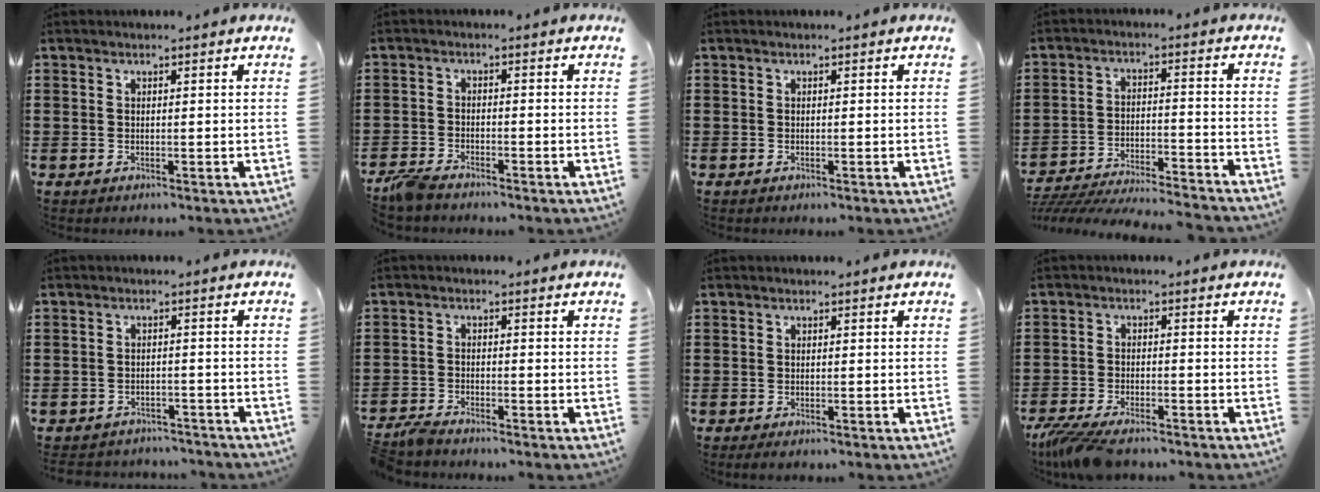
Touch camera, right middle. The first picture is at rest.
{"total": 3.0, "force": [-2.7, 0.6, 1.0], "torque": [-0.039, -0.002, -0.062]}
{"total": 0.0}
{"total": 5.8, "force": [-5.7, 0.2, 1.2], "torque": [-0.030, -0.002, -0.115]}
{"total": 2.7, "force": [-2.6, 0.6, -0.3], "torque": [-0.002, 0.001, -0.059]}
{"total": 2.5, "force": [-2.4, 0.3, 0.5], "torque": [-0.019, 0.003, -0.052]}
{"total": 0.7, "force": [-0.6, 0.2, 0.3], "torque": [-0.008, -0.005, -0.011]}
{"total": 4.9, "force": [-4.2, 0.9, 2.3], "torque": [-0.064, -0.011, -0.086]}